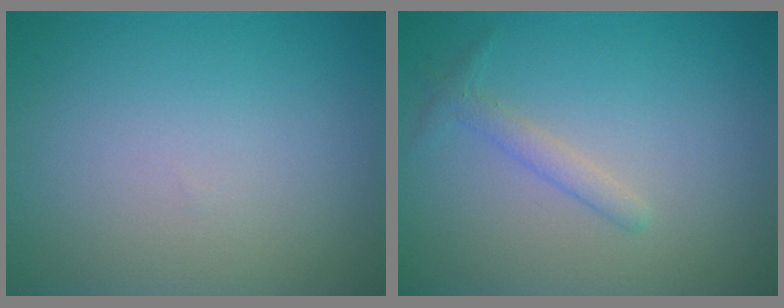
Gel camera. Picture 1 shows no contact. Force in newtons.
{"total": 1.4, "press": 1.4, "slide": 0.0}